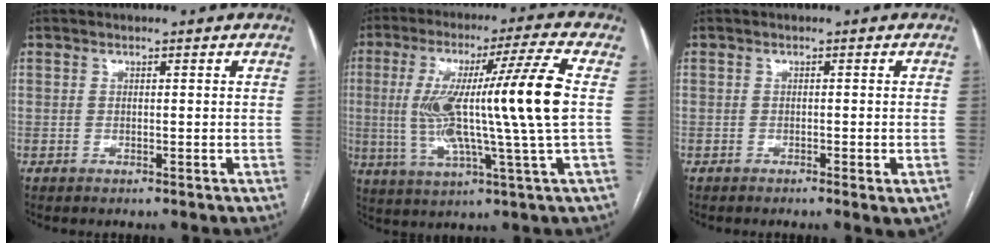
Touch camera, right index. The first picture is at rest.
{"total": 17.0, "force": [0.7, -1.3, 17.0], "torque": [-0.315, 0.009, 0.003]}
{"total": 2.1, "force": [-1.0, 0.3, 1.8], "torque": [-0.024, -0.005, -0.011]}